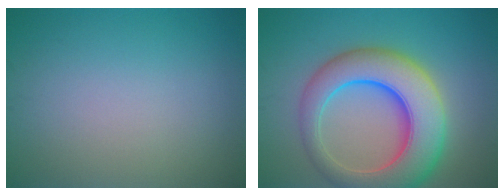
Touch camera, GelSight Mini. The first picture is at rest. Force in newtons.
{"total": 10.2, "press": 10.2, "slide": 0.2}